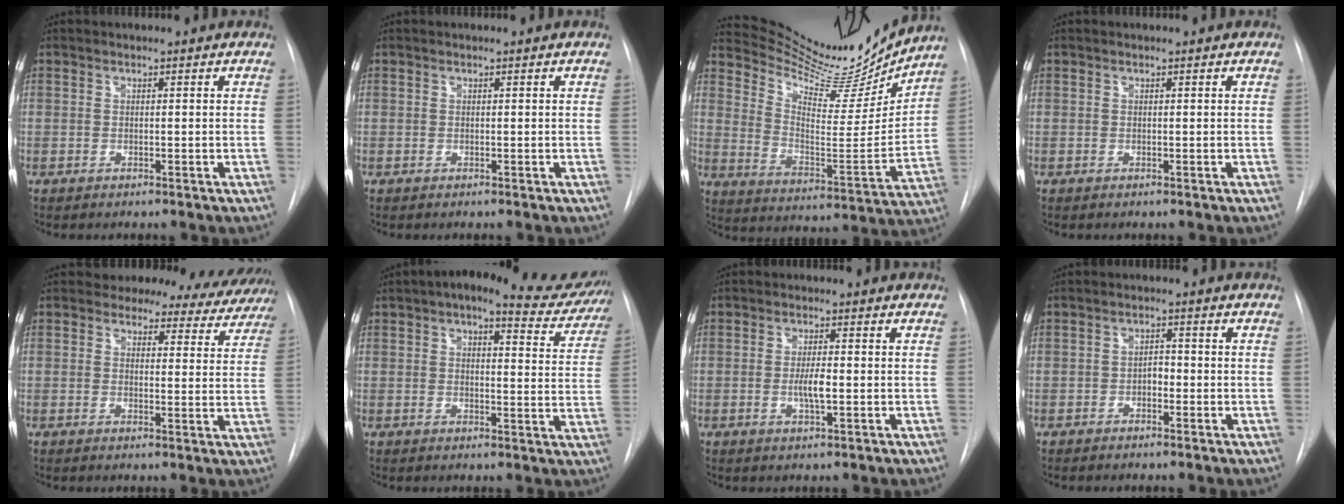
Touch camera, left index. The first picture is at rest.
{"total": 0.0}
{"total": 18.6, "force": [17.7, 2.6, 4.9], "torque": [-0.089, -0.061, 0.266]}
{"total": 0.0}
{"total": 12.8, "force": [11.9, 4.5, 0.9], "torque": [0.022, -0.027, 0.106]}
{"total": 15.5, "force": [13.3, 4.3, 6.5], "torque": [-0.067, -0.006, 0.148]}
{"total": 3.2, "force": [-0.4, 0.6, 3.1], "torque": [-0.061, -0.003, -0.007]}
{"total": 1.8, "force": [-0.6, 1.1, 1.3], "torque": [-0.015, 0.006, -0.012]}